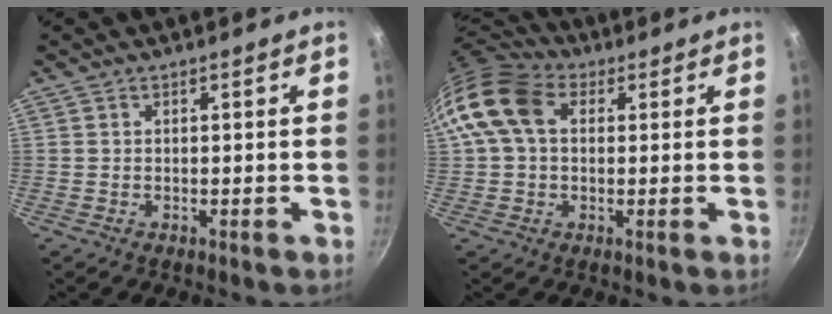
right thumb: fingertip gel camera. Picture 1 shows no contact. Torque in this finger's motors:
{"motor_torque": [1.64, 1.88, 1.49, -0.17, 0.10]}